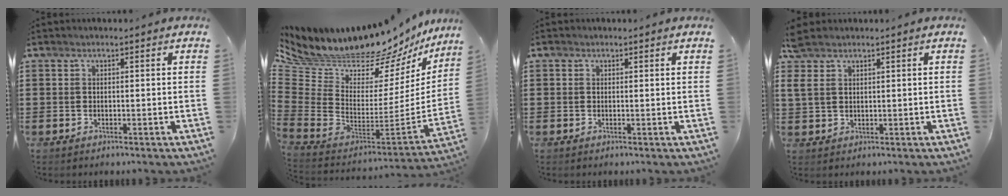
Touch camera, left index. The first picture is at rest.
{"total": 9.4, "force": [9.0, 2.2, 1.3], "torque": [-0.075, -0.095, 0.153]}
{"total": 0.5, "force": [0.3, 0.4, 0.0], "torque": [-0.002, 0.004, 0.007]}
{"total": 3.3, "force": [2.2, 1.8, 1.7], "torque": [-0.042, 0.008, 0.040]}